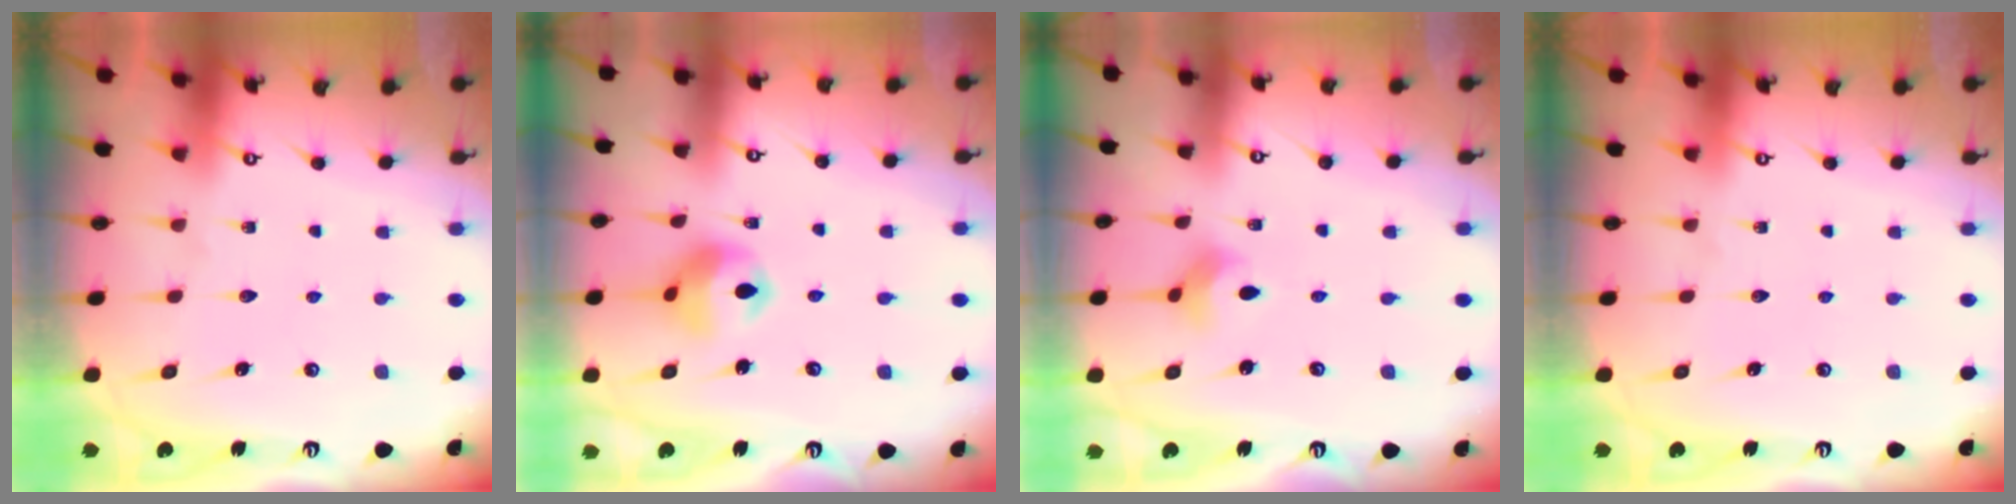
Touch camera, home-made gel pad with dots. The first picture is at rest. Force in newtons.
{"total": 10.3, "press": 10.2, "slide": 1.8}
{"total": 3.2, "press": 3.2, "slide": 0.3}
{"total": 0.0}